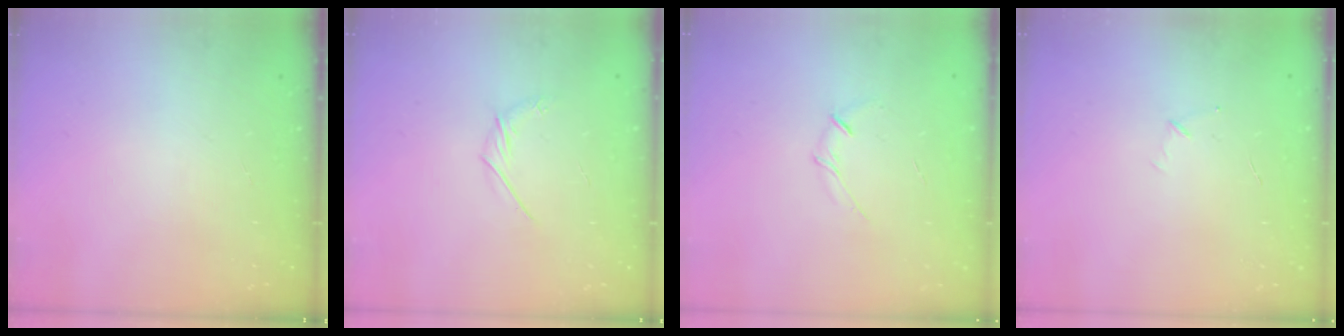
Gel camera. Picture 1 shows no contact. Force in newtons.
{"total": 3.3, "press": 3.2, "slide": 0.7}
{"total": 4.1, "press": 4.0, "slide": 0.9}
{"total": 3.6, "press": 3.5, "slide": 0.9}